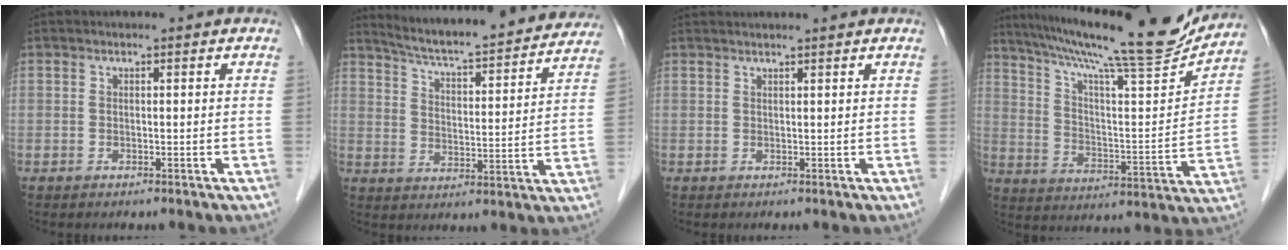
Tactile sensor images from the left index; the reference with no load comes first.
{"total": 21.5, "force": [20.0, 2.0, 7.8], "torque": [-0.120, -0.019, 0.267]}
{"total": 3.9, "force": [3.7, -0.3, 1.3], "torque": [-0.015, 0.022, 0.048]}
{"total": 22.6, "force": [19.9, 0.8, 10.7], "torque": [-0.184, -0.026, 0.295]}